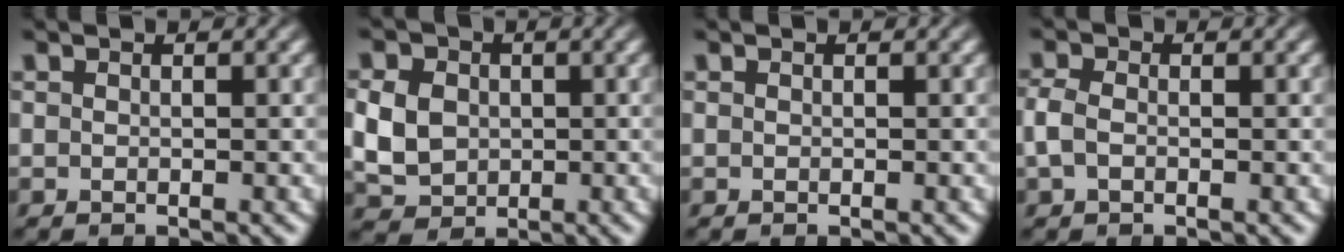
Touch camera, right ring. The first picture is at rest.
{"total": 6.1, "force": [-0.5, 5.5, 2.7], "torque": [-0.068, -0.023, 0.005]}
{"total": 0.0}
{"total": 2.0, "force": [-0.4, 1.6, 1.1], "torque": [-0.039, -0.006, -0.003]}